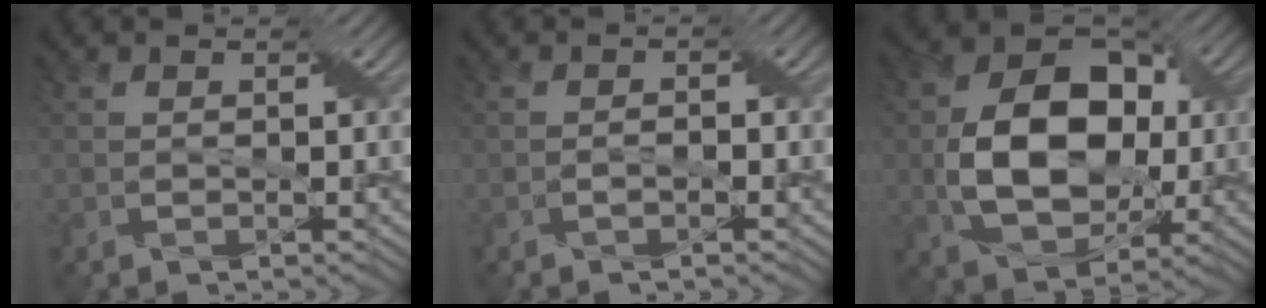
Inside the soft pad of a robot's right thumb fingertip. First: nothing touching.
{"total": 1.0, "force": [-0.6, 0.3, 0.7], "torque": [-0.015, 0.002, -0.009]}
{"total": 13.0, "force": [-0.4, 9.1, 9.2], "torque": [-0.166, 0.003, -0.004]}